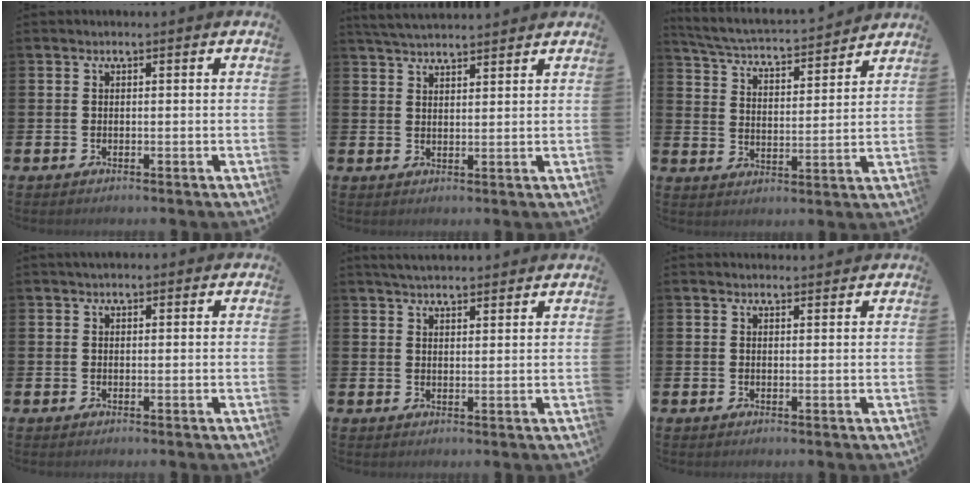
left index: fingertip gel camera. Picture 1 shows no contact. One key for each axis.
{"total": 4.0, "fx": 4.0, "fy": 0.3, "fz": 0.6, "tx": -0.015, "ty": -0.017, "tz": 0.072}
{"total": 4.9, "fx": 4.8, "fy": 0.5, "fz": 1.0, "tx": -0.040, "ty": -0.044, "tz": 0.078}
{"total": 1.2, "fx": 1.0, "fy": 0.6, "fz": 0.4, "tx": 0.000, "ty": 0.005, "tz": 0.016}
{"total": 3.5, "fx": 3.4, "fy": 0.4, "fz": 0.6, "tx": -0.018, "ty": -0.012, "tz": 0.063}
{"total": 1.5, "fx": 1.5, "fy": 0.2, "fz": -0.1, "tx": 0.014, "ty": -0.010, "tz": 0.025}